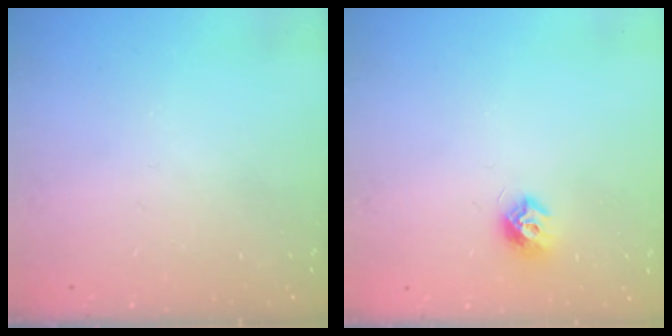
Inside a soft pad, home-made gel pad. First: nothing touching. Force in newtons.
{"total": 7.3, "press": 7.2, "slide": 0.3}